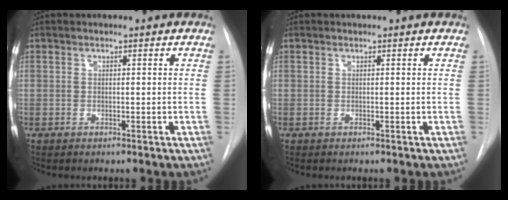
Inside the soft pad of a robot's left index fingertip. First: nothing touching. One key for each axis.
{"total": 0.0}